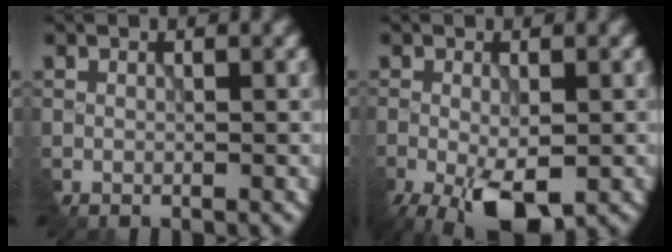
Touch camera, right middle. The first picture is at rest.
{"total": 7.2, "force": [-3.6, 2.9, 5.6], "torque": [-0.119, -0.022, -0.051]}